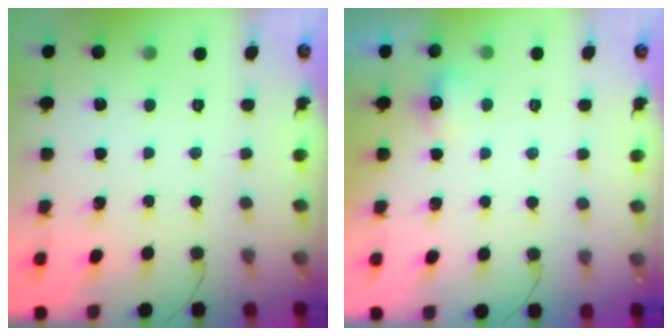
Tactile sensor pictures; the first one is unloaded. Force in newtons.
{"total": 4.8, "press": 4.3, "slide": 2.3}